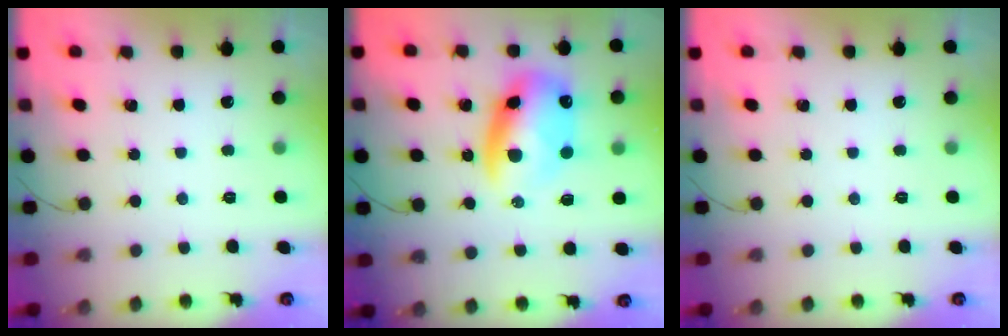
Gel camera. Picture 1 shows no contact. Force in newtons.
{"total": 12.0, "press": 11.6, "slide": 3.2}
{"total": 0.0}